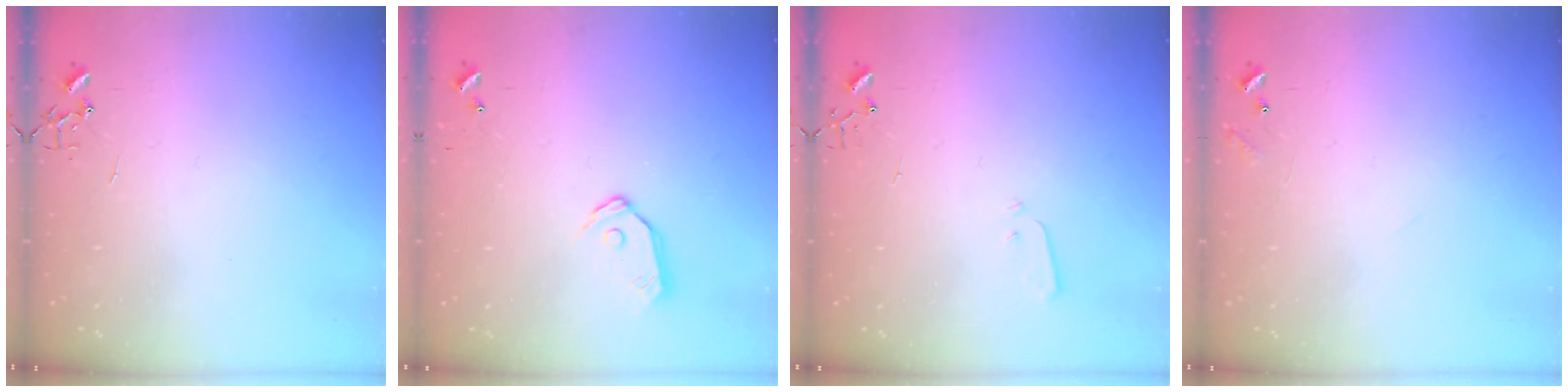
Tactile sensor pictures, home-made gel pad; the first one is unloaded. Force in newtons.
{"total": 9.2, "press": 9.2, "slide": 1.0}
{"total": 2.8, "press": 2.7, "slide": 0.4}
{"total": 6.9, "press": 6.9, "slide": 0.4}